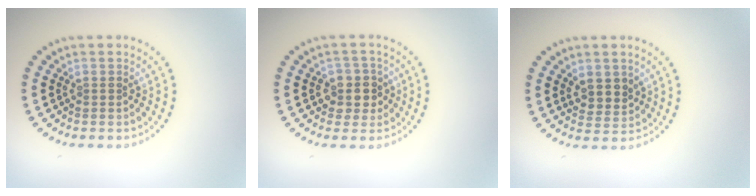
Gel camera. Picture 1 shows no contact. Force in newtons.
{"total": 2.7, "press": 2.4, "slide": 1.2}
{"total": 2.4, "press": 2.2, "slide": 1.0}